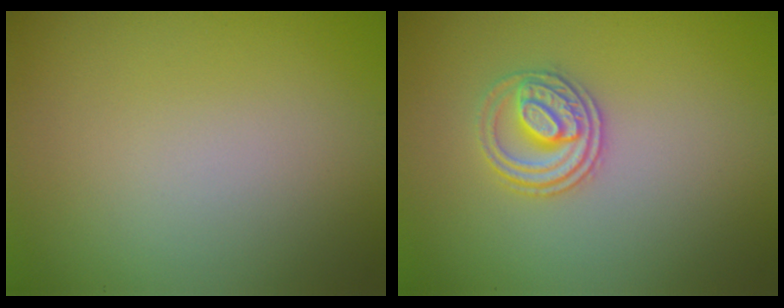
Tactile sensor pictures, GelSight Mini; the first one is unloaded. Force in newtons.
{"total": 2.8, "press": 2.6, "slide": 1.1}